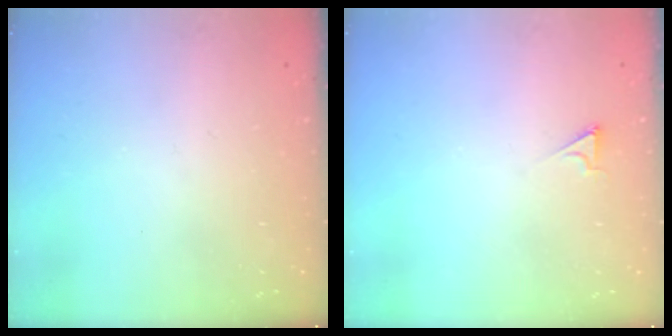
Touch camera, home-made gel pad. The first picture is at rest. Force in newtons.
{"total": 2.1, "press": 2.1, "slide": 0.3}